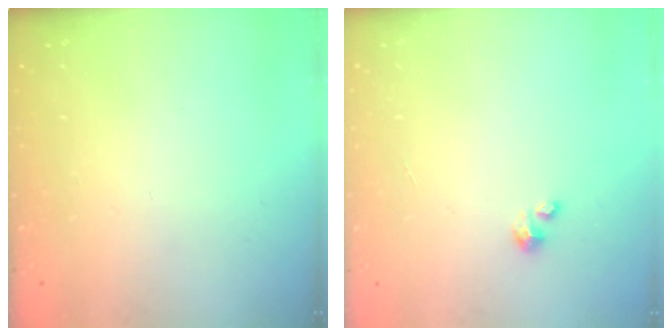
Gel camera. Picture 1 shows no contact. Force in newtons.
{"total": 0.6, "press": 0.6, "slide": 0.3}